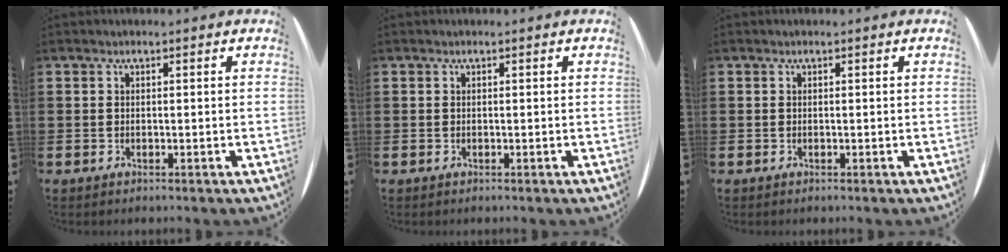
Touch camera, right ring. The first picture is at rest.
{"total": 0.0}
{"total": 0.0}